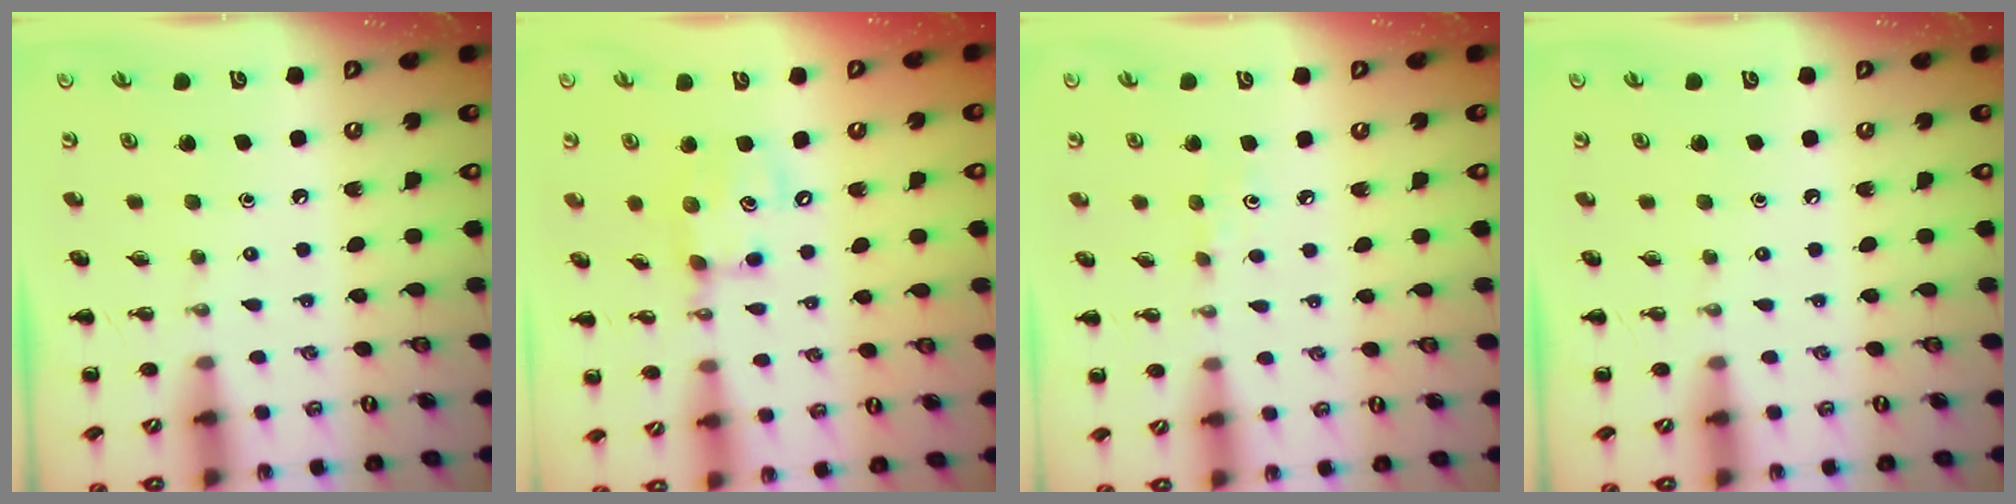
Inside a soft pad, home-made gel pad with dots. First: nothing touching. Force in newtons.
{"total": 10.5, "press": 10.4, "slide": 1.6}
{"total": 3.5, "press": 3.4, "slide": 1.1}
{"total": 0.0}